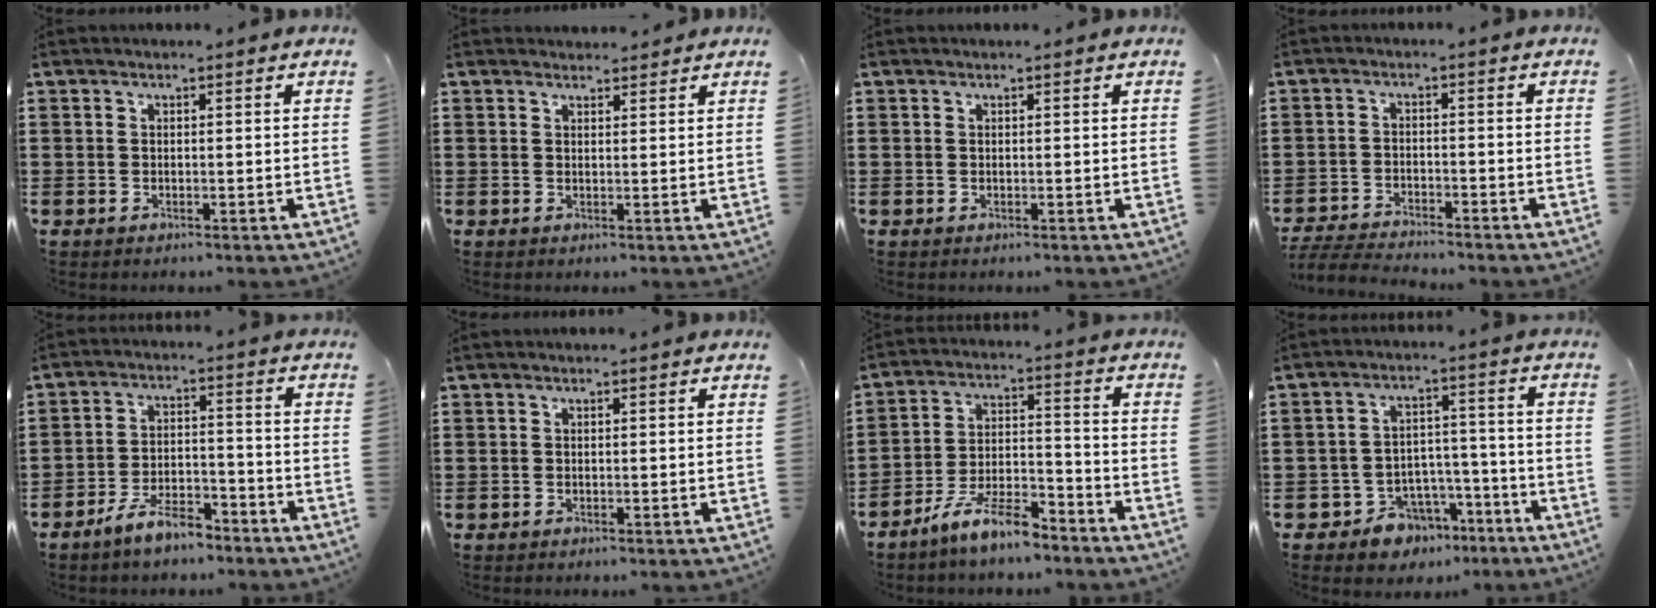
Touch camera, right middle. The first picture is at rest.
{"total": 1.5, "force": [1.4, 0.4, 0.0], "torque": [0.005, 0.000, 0.025]}
{"total": 0.0}
{"total": 4.4, "force": [-4.3, 0.4, 0.6], "torque": [-0.023, -0.003, -0.093]}
{"total": 6.9, "force": [-5.9, 1.9, 2.9], "torque": [-0.055, 0.007, -0.112]}
{"total": 0.0}
{"total": 9.0, "force": [-7.6, 1.6, 4.6], "torque": [-0.091, 0.010, -0.146]}
{"total": 6.7, "force": [-5.5, 3.7, 0.8], "torque": [-0.025, 0.028, -0.106]}